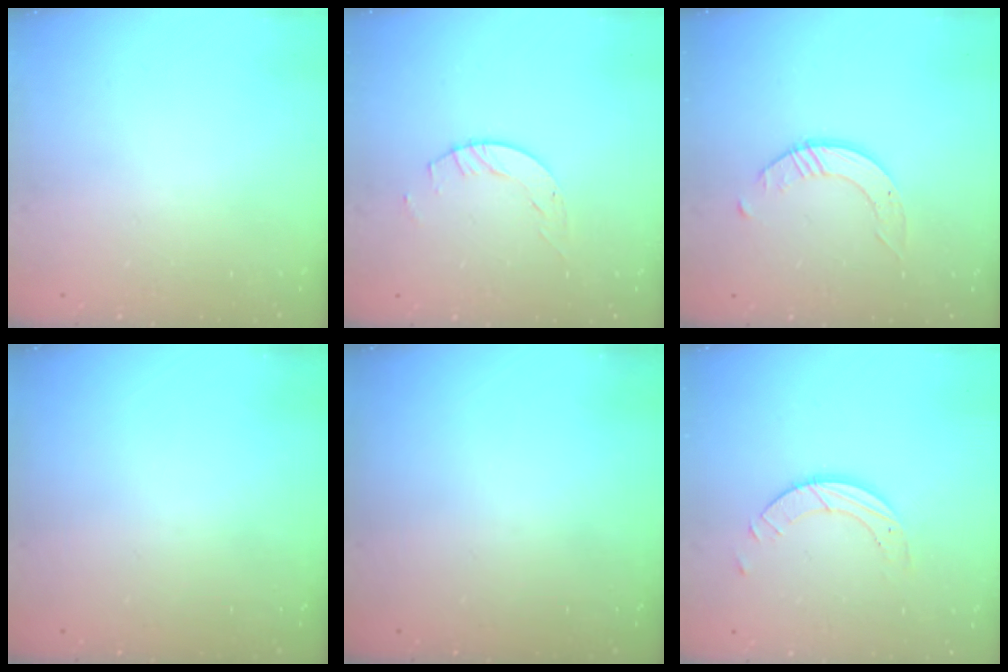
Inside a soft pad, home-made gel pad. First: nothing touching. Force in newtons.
{"total": 4.1, "press": 4.1, "slide": 0.2}
{"total": 1.6, "press": 1.6, "slide": 0.2}
{"total": 0.0}
{"total": 0.0}
{"total": 4.2, "press": 4.2, "slide": 0.3}